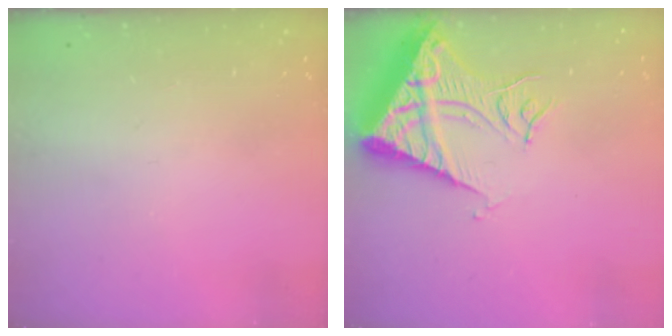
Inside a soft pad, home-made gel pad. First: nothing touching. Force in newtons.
{"total": 14.5, "press": 14.4, "slide": 1.8}